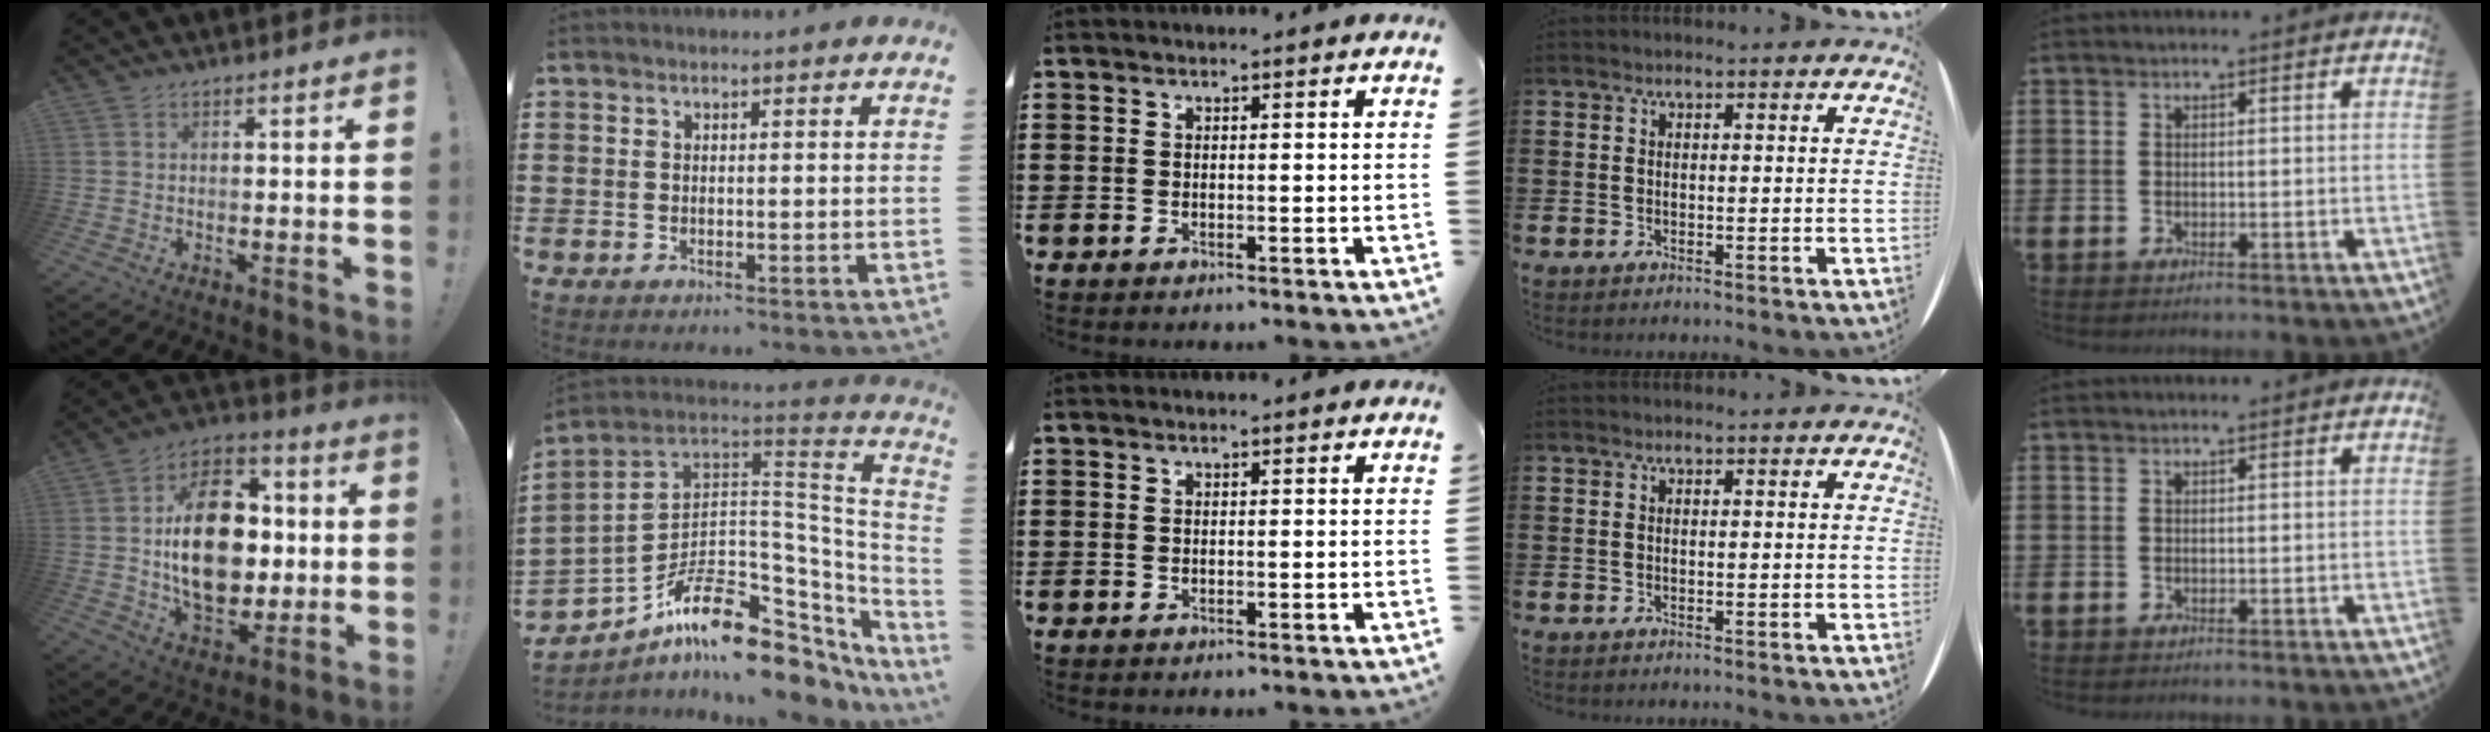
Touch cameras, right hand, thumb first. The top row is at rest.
{"thumb": {"total": 22.9, "force": [0.7, 15.5, 16.9], "torque": [-0.278, 0.006, 0.021]}, "index": {"total": 12.6, "force": [-8.0, 6.0, 7.8], "torque": [-0.146, 0.010, -0.148]}}